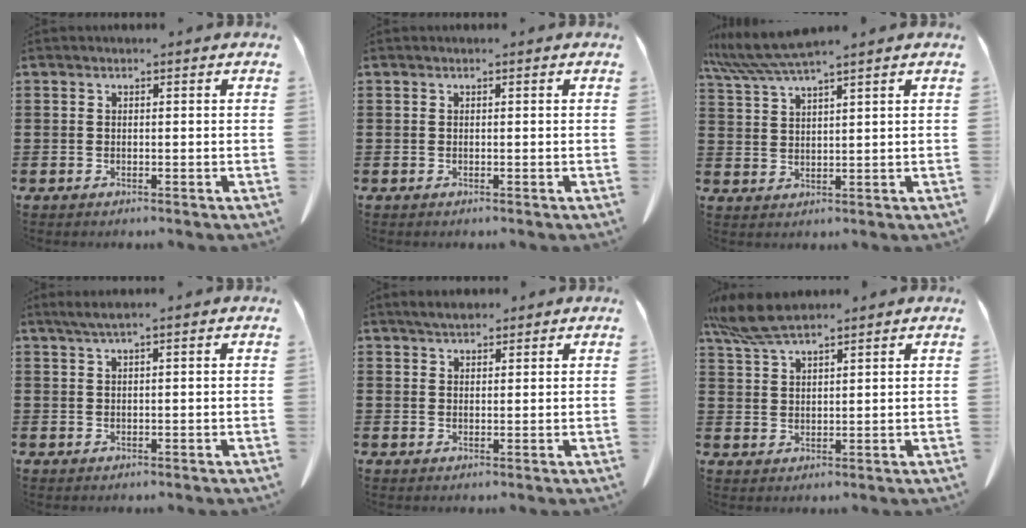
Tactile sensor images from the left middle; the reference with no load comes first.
{"total": 0.0}
{"total": 5.6, "force": [4.7, -0.2, 3.1], "torque": [-0.074, -0.019, 0.084]}
{"total": 1.6, "force": [0.9, -0.2, 1.3], "torque": [-0.024, -0.003, 0.018]}
{"total": 2.6, "force": [2.4, 0.6, 0.8], "torque": [-0.022, 0.001, 0.045]}
{"total": 6.2, "force": [5.2, 1.1, 3.3], "torque": [-0.079, -0.006, 0.098]}